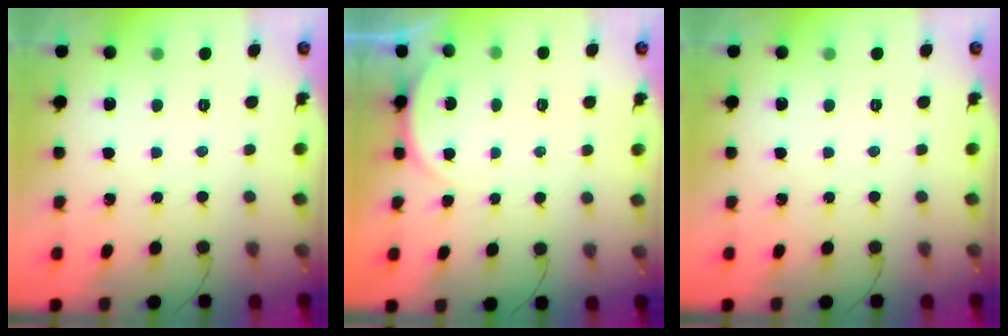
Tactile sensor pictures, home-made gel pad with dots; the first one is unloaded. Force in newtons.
{"total": 2.3, "press": 2.3, "slide": 0.5}
{"total": 0.0}